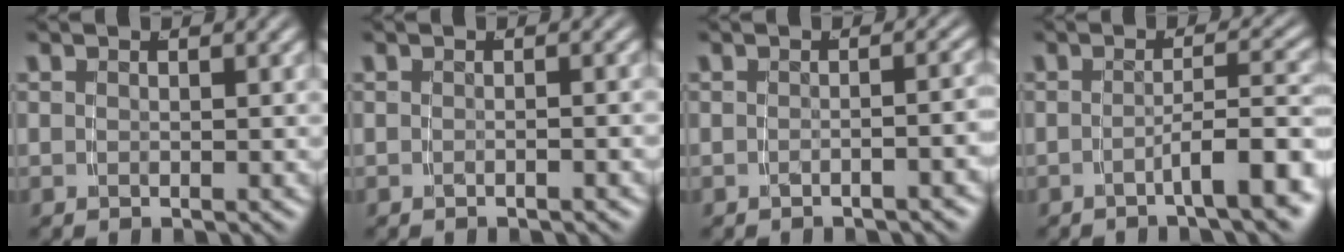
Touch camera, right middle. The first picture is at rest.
{"total": 0.8, "force": [-0.6, -0.5, 0.1], "torque": [-0.002, 0.006, -0.012]}
{"total": 1.7, "force": [-1.3, -0.5, 0.9], "torque": [-0.007, 0.008, -0.022]}
{"total": 4.6, "force": [-2.9, 0.3, 3.6], "torque": [-0.045, 0.001, -0.044]}